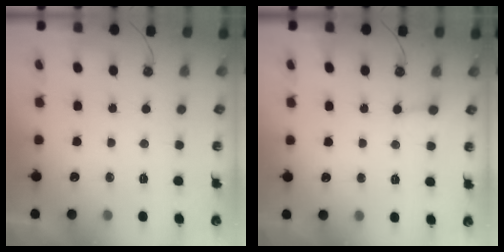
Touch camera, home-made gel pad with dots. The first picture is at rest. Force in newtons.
{"total": 2.5, "press": 2.4, "slide": 0.5}